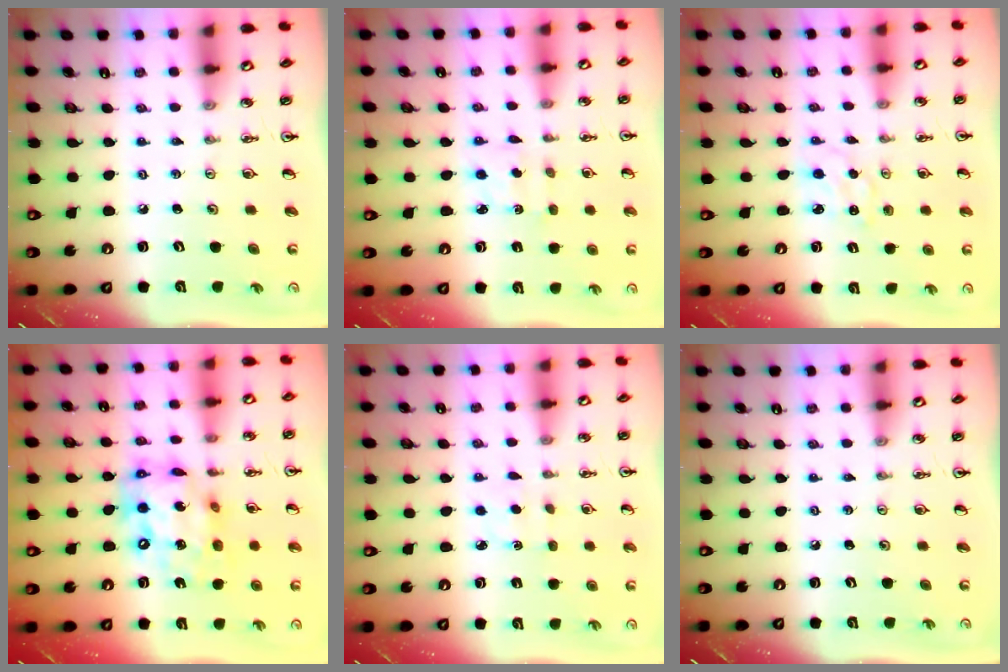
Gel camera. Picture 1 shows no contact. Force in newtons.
{"total": 1.7, "press": 1.5, "slide": 0.8}
{"total": 1.5, "press": 1.4, "slide": 0.4}
{"total": 16.8, "press": 16.7, "slide": 1.5}
{"total": 2.3, "press": 2.3, "slide": 0.3}
{"total": 0.0}